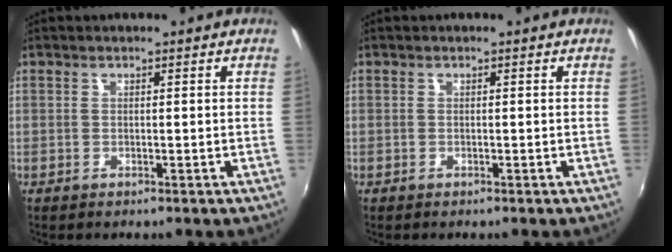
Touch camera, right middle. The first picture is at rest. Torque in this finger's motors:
{"motor_torque": [1.10, -1.03, -0.10, -0.20]}